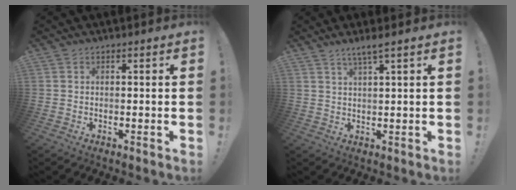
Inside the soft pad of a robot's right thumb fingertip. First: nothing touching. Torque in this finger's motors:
{"motor_torque": [-0.29, -0.01, -0.24, 0.30, 0.02]}